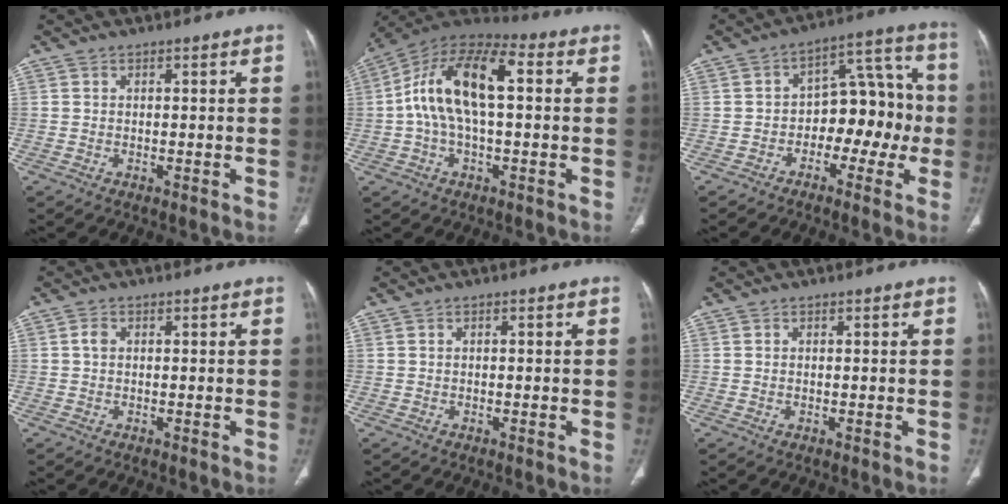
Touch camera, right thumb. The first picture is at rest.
{"total": 16.1, "force": [1.8, 7.6, 14.1], "torque": [-0.261, 0.046, 0.025]}
{"total": 12.5, "force": [-2.6, 8.0, 9.3], "torque": [-0.081, 0.057, -0.047]}
{"total": 1.2, "force": [0.1, 0.9, 0.8], "torque": [-0.012, 0.002, -0.001]}
{"total": 0.0}
{"total": 0.0}